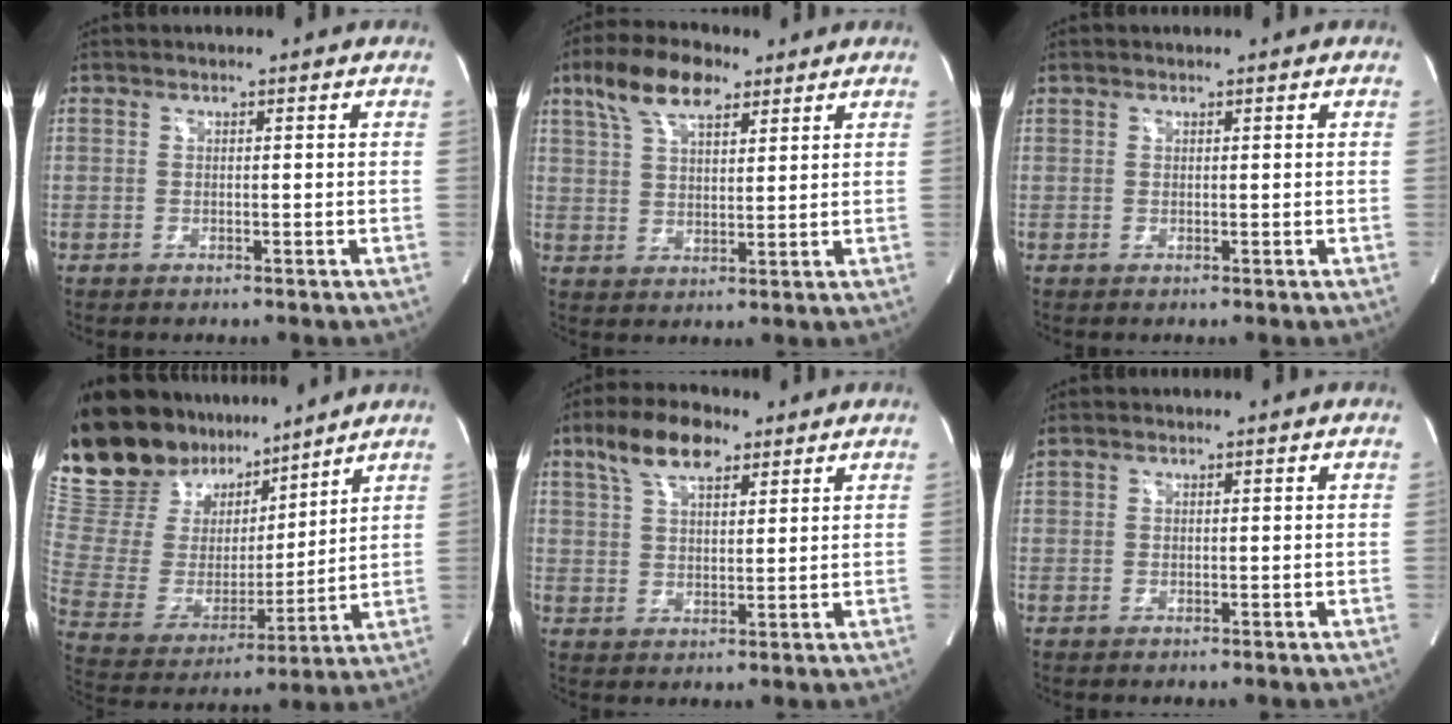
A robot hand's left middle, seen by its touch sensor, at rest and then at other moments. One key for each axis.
{"total": 9.7, "fx": 6.2, "fy": 3.7, "fz": 6.4, "tx": -0.130, "ty": 0.022, "tz": 0.115}
{"total": 0.7, "fx": 0.6, "fy": 0.1, "fz": -0.3, "tx": -0.004, "ty": 0.013, "tz": 0.016}
{"total": 21.4, "fx": 17.6, "fy": 8.6, "fz": 8.6, "tx": -0.181, "ty": 0.025, "tz": 0.323}
{"total": 9.0, "fx": 5.8, "fy": 3.4, "fz": 6.0, "tx": -0.120, "ty": 0.020, "tz": 0.108}
{"total": 1.2, "fx": 1.2, "fy": 0.3, "fz": 0.0, "tx": -0.015, "ty": 0.018, "tz": 0.033}